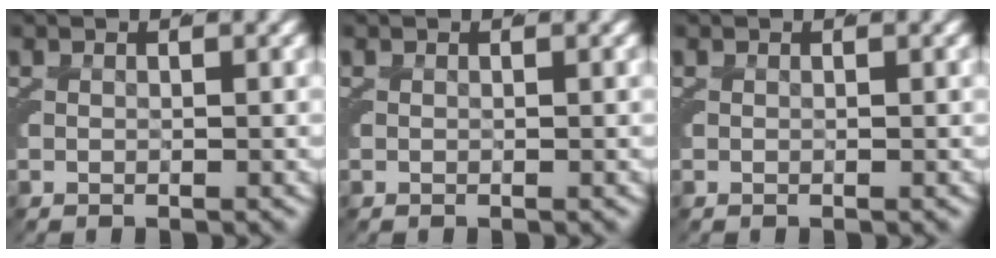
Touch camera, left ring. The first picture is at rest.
{"total": 0.0}
{"total": 0.0}